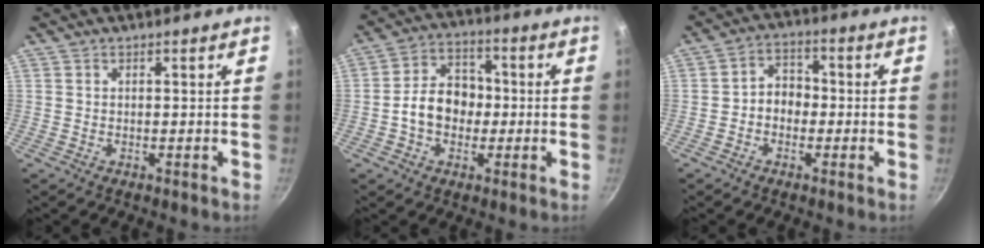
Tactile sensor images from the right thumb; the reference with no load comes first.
{"total": 10.2, "force": [-1.2, 7.9, 6.3], "torque": [-0.067, 0.029, -0.031]}
{"total": 5.4, "force": [-1.0, 4.3, 3.1], "torque": [-0.017, 0.023, -0.027]}